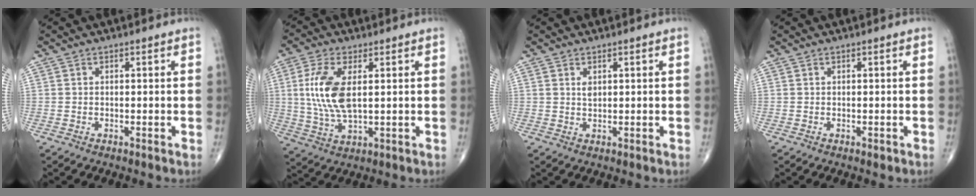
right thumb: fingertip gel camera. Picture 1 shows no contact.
{"total": 10.9, "force": [1.7, 4.9, 9.6], "torque": [-0.216, -0.006, 0.038]}
{"total": 1.4, "force": [0.5, 0.8, 1.0], "torque": [-0.015, -0.002, 0.012]}
{"total": 0.6, "force": [-0.3, 0.3, 0.4], "torque": [-0.006, -0.001, -0.006]}